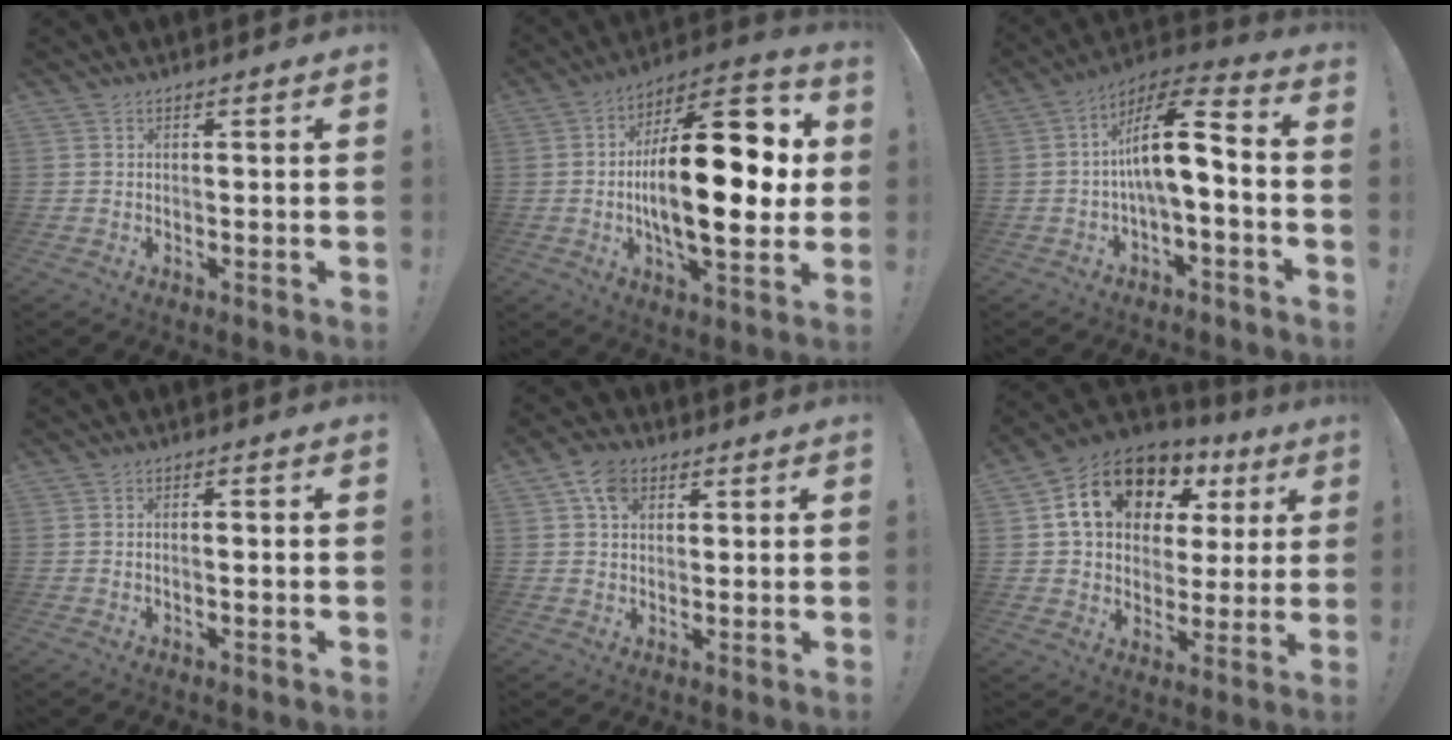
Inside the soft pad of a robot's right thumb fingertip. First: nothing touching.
{"total": 25.8, "force": [0.1, 10.7, 23.5], "torque": [-0.388, -0.004, -0.001]}
{"total": 14.1, "force": [-0.3, 4.6, 13.3], "torque": [-0.211, 0.008, -0.008]}
{"total": 1.3, "force": [-0.6, 0.0, 1.2], "torque": [-0.014, -0.002, -0.013]}
{"total": 7.4, "force": [3.4, 5.3, 3.9], "torque": [-0.055, -0.006, 0.064]}
{"total": 17.8, "force": [8.3, 12.1, 10.0], "torque": [-0.157, -0.031, 0.160]}